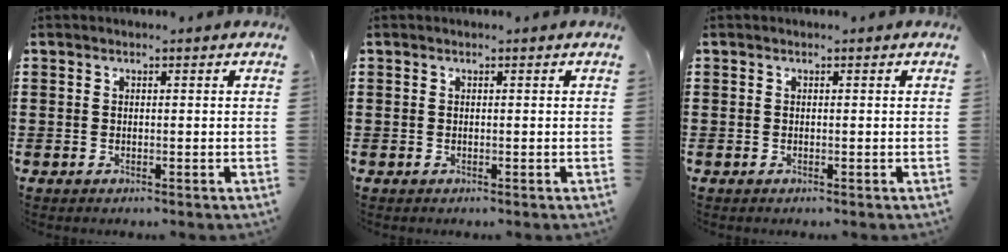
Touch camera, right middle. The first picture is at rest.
{"total": 0.0}
{"total": 0.0}